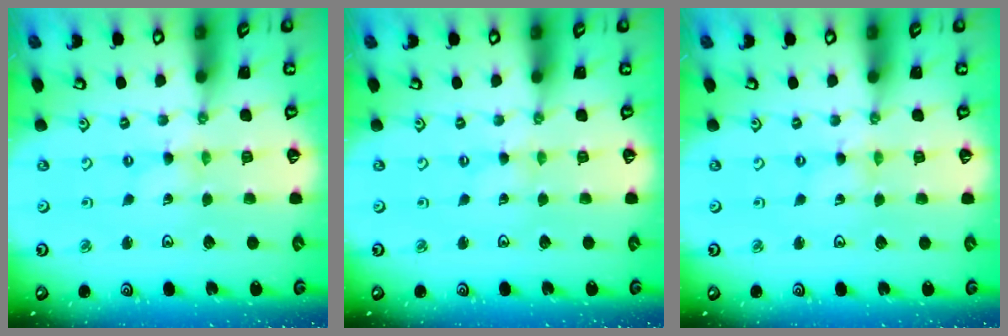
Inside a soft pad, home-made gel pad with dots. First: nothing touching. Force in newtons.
{"total": 0.0}
{"total": 0.8, "press": 0.8, "slide": 0.1}